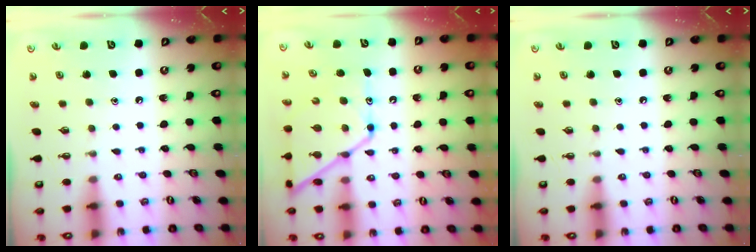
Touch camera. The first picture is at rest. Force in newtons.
{"total": 14.8, "press": 14.8, "slide": 1.1}
{"total": 0.0}